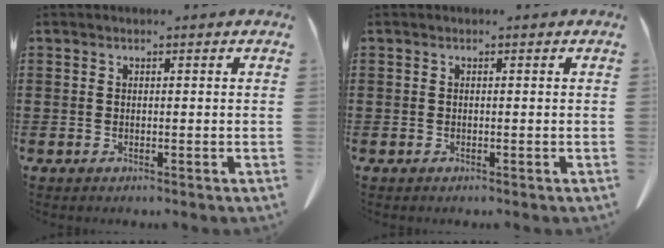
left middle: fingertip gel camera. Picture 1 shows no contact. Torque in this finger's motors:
{"motor_torque": [0.02, -0.02, -0.01, 0.00]}